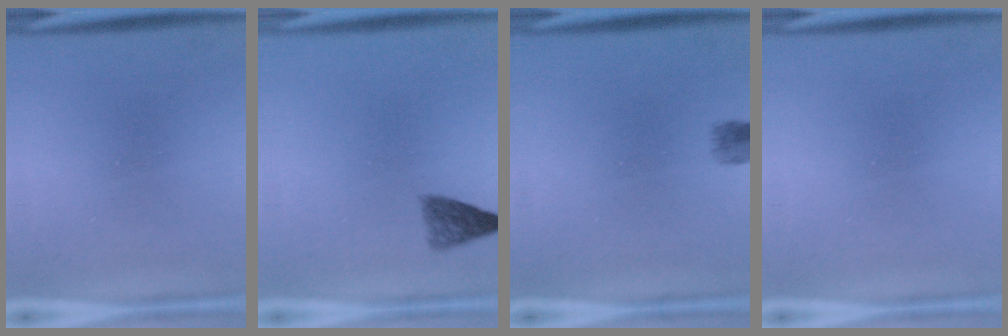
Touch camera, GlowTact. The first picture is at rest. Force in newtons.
{"total": 2.9}
{"total": 1.3}
{"total": 0.0}